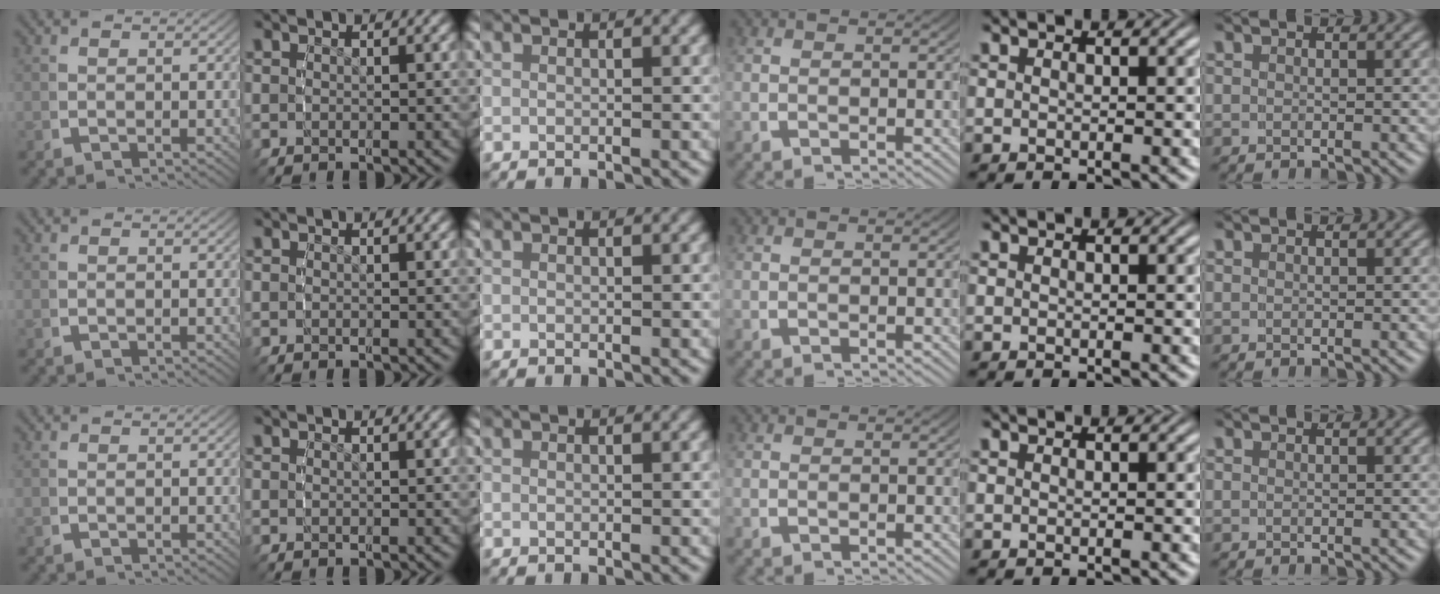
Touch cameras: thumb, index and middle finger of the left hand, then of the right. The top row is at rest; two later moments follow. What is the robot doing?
{"motion": "reach", "object": "paper towel"}